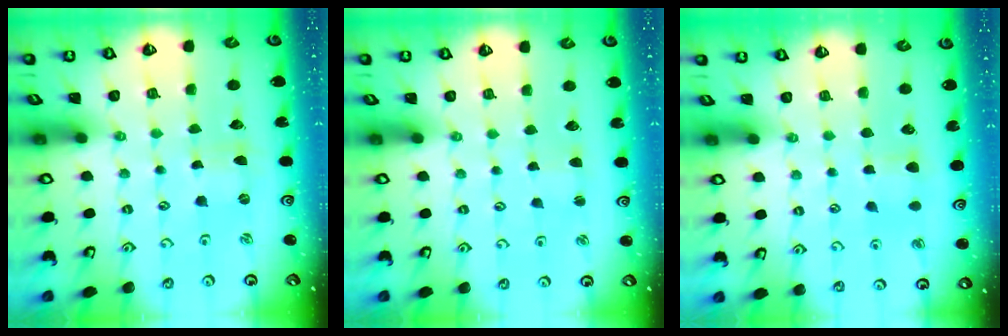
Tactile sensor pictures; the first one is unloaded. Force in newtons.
{"total": 2.2, "press": 2.2, "slide": 0.3}
{"total": 5.2, "press": 5.2, "slide": 0.8}